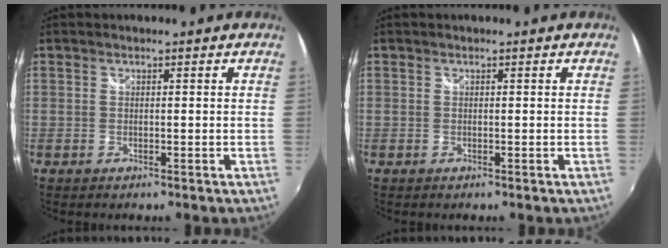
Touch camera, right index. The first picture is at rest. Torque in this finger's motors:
{"motor_torque": [0.20, 0.20, 0.00, 0.01]}